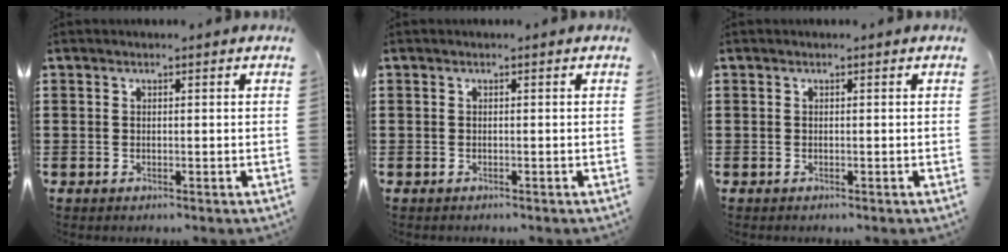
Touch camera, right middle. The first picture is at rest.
{"total": 0.0}
{"total": 0.0}